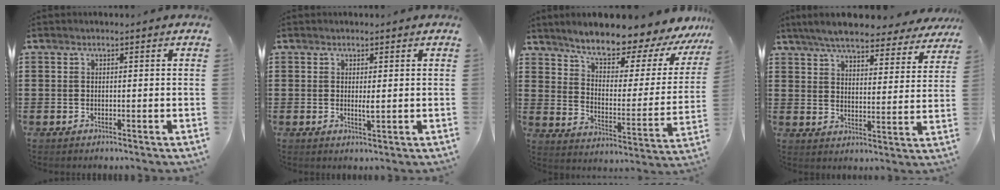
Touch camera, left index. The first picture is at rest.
{"total": 1.8, "force": [0.2, 0.3, 1.7], "torque": [-0.033, -0.002, 0.004]}
{"total": 8.6, "force": [7.4, 2.2, 3.9], "torque": [-0.087, -0.058, 0.119]}
{"total": 6.6, "force": [6.2, 0.5, 2.2], "torque": [-0.070, -0.032, 0.110]}